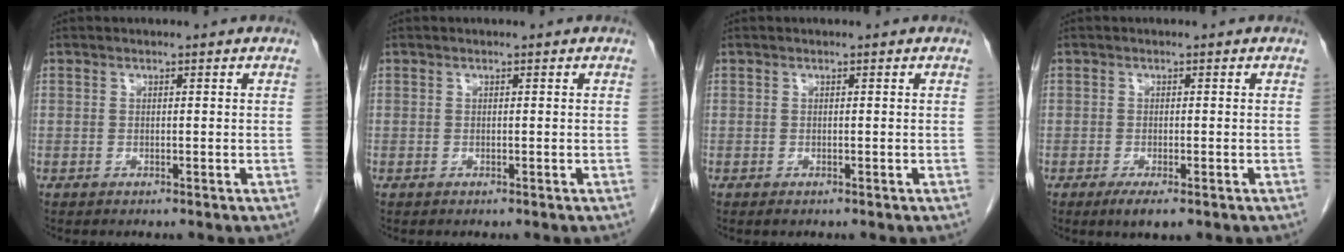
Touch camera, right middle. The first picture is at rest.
{"total": 0.0}
{"total": 0.0}
{"total": 3.0, "force": [-1.8, 0.9, 2.3], "torque": [-0.039, -0.004, -0.027]}